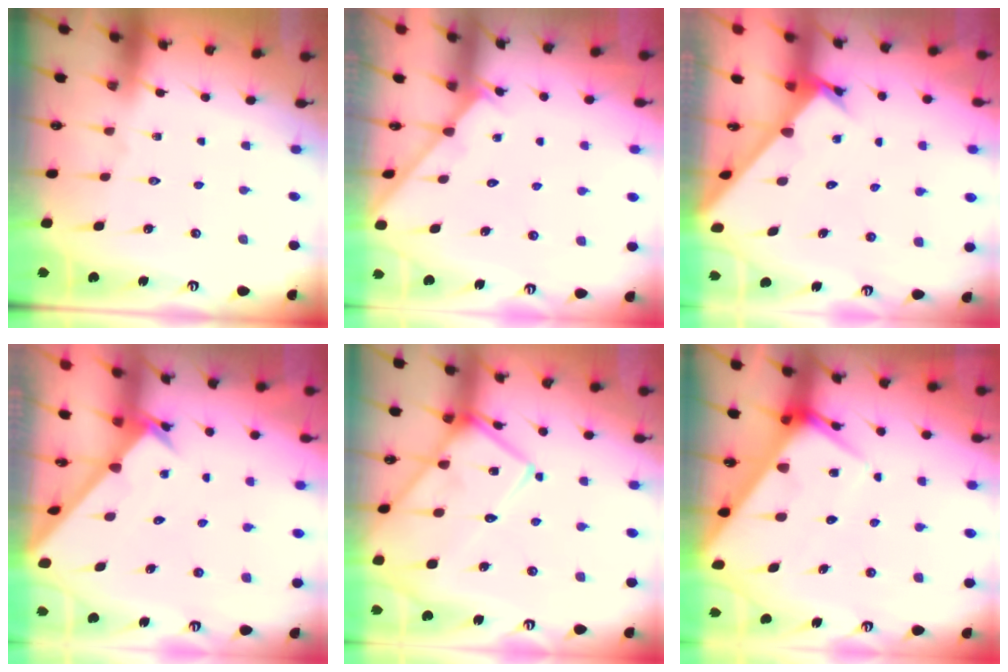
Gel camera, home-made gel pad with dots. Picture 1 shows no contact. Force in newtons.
{"total": 2.0, "press": 2.0, "slide": 0.2}
{"total": 2.7, "press": 2.7, "slide": 0.3}
{"total": 2.7, "press": 2.7, "slide": 0.2}
{"total": 14.1, "press": 14.1, "slide": 1.2}
{"total": 7.3, "press": 7.2, "slide": 0.5}